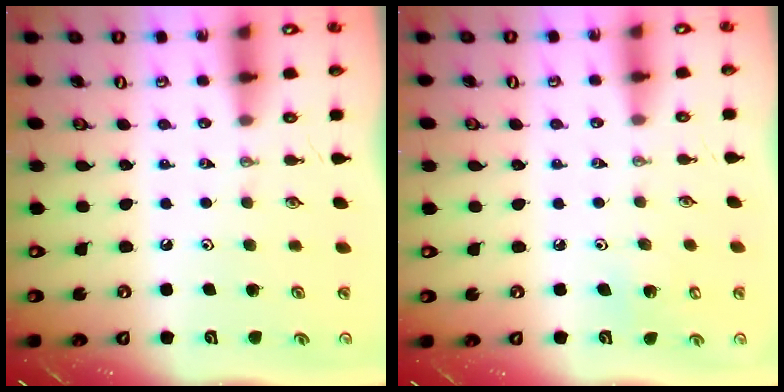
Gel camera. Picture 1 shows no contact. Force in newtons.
{"total": 3.8, "press": 3.8, "slide": 0.2}